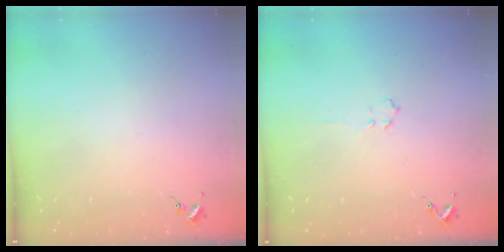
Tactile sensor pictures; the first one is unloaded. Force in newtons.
{"total": 3.9, "press": 3.9, "slide": 0.6}